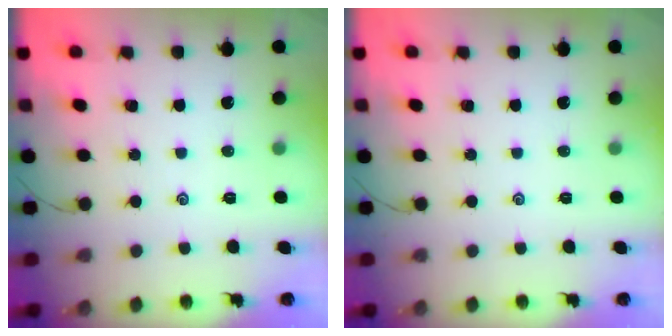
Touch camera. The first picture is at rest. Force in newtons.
{"total": 0.0}